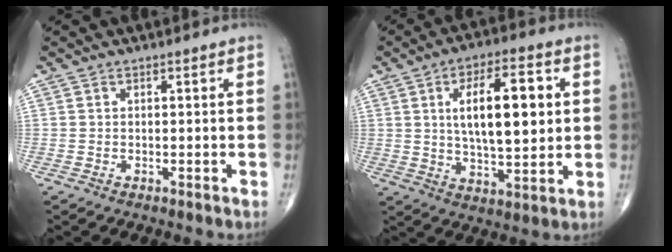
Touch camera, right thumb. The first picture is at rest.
{"total": 15.4, "force": [3.0, 6.3, 13.7], "torque": [-0.205, -0.004, 0.051]}